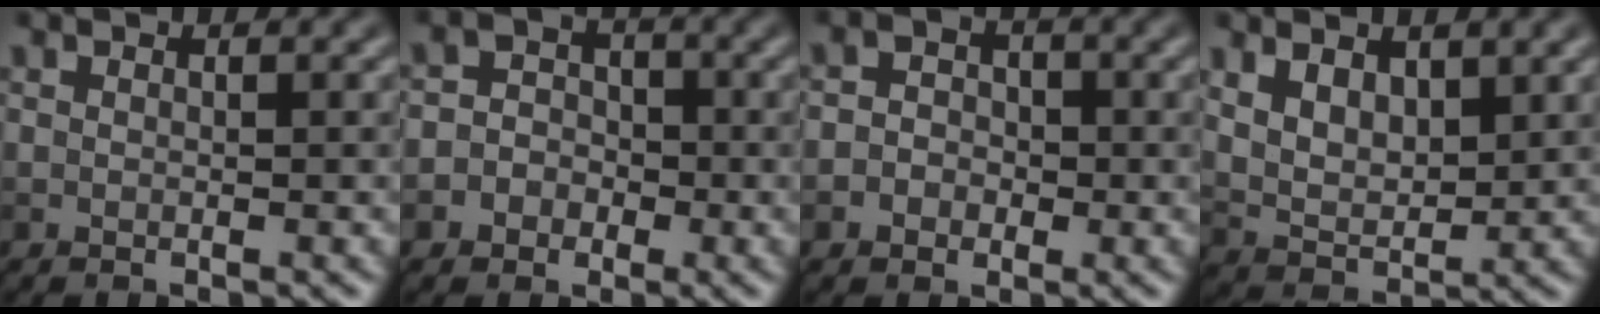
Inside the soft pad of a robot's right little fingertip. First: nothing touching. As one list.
[{"total": 3.8, "force": [-1.2, 3.5, 0.9], "torque": [0.020, 0.015, -0.036]}, {"total": 2.4, "force": [-0.6, 2.1, 1.0], "torque": [0.008, 0.006, -0.026]}, {"total": 4.0, "force": [1.9, 2.2, 2.7], "torque": [-0.057, -0.008, 0.044]}]